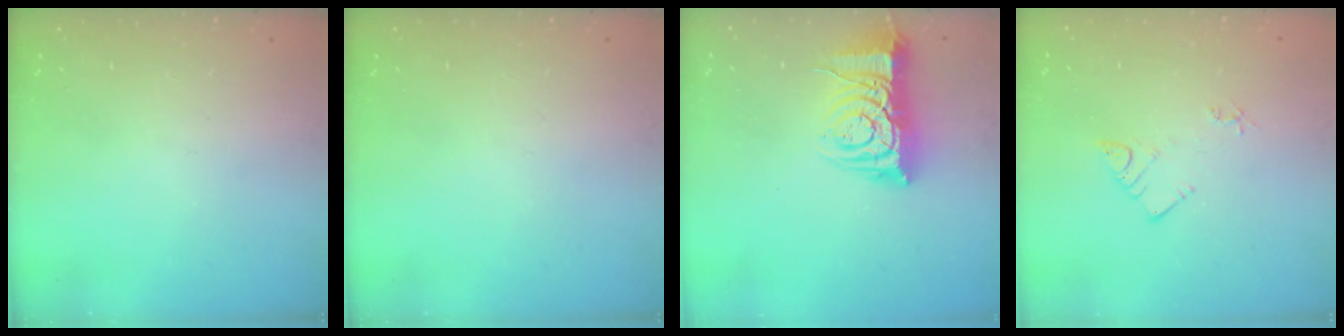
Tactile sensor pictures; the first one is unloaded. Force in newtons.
{"total": 0.0}
{"total": 9.6, "press": 9.5, "slide": 1.1}
{"total": 6.1, "press": 6.0, "slide": 0.4}